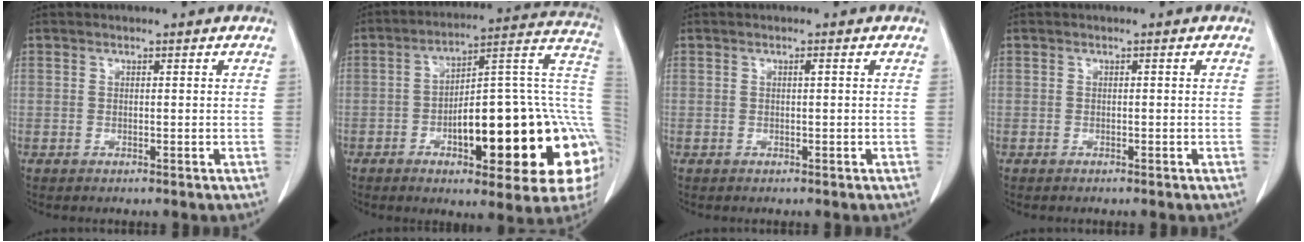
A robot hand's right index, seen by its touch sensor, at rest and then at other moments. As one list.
[{"total": 26.2, "force": [-4.7, 6.2, 25.0], "torque": [-0.253, 0.029, -0.062]}, {"total": 0.6, "force": [0.1, 0.1, 0.6], "torque": [-0.009, 0.000, 0.000]}, {"total": 0.0}]